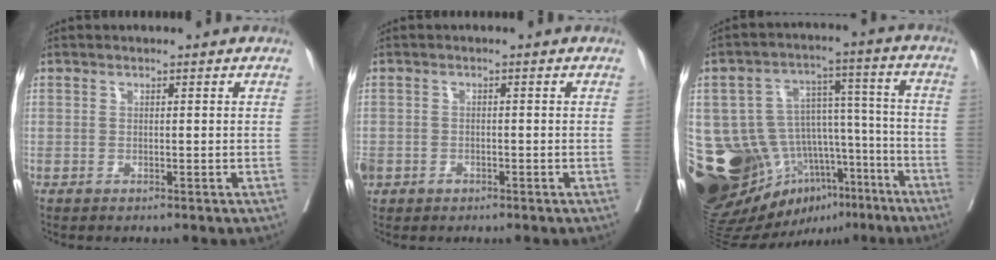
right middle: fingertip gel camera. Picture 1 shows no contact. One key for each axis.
{"total": 6.7, "fx": -2.6, "fy": 5.7, "fz": 2.6, "tx": -0.092, "ty": 0.005, "tz": -0.039}
{"total": 23.5, "fx": -11.2, "fy": 15.1, "fz": 14.0, "tx": -0.263, "ty": 0.055, "tz": -0.163}